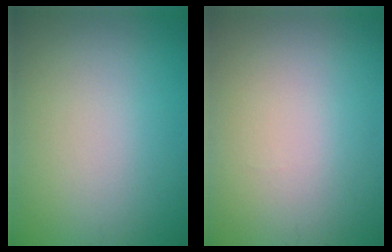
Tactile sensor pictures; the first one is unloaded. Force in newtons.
{"total": 0.0}